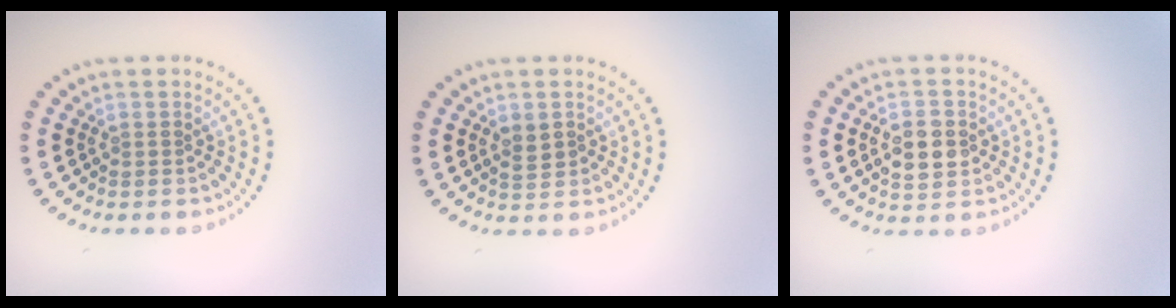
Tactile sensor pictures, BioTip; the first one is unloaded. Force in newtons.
{"total": 1.6, "press": 1.6, "slide": 0.3}
{"total": 3.6, "press": 3.6, "slide": 0.1}